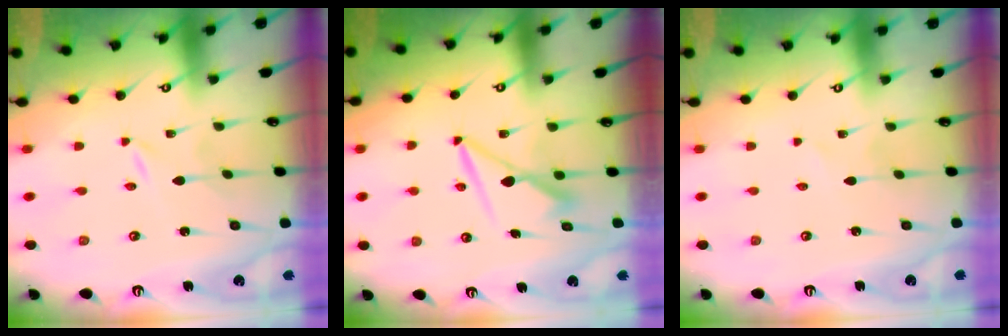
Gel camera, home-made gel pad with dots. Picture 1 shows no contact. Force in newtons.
{"total": 7.9, "press": 7.9, "slide": 0.5}
{"total": 0.7, "press": 0.7, "slide": 0.0}